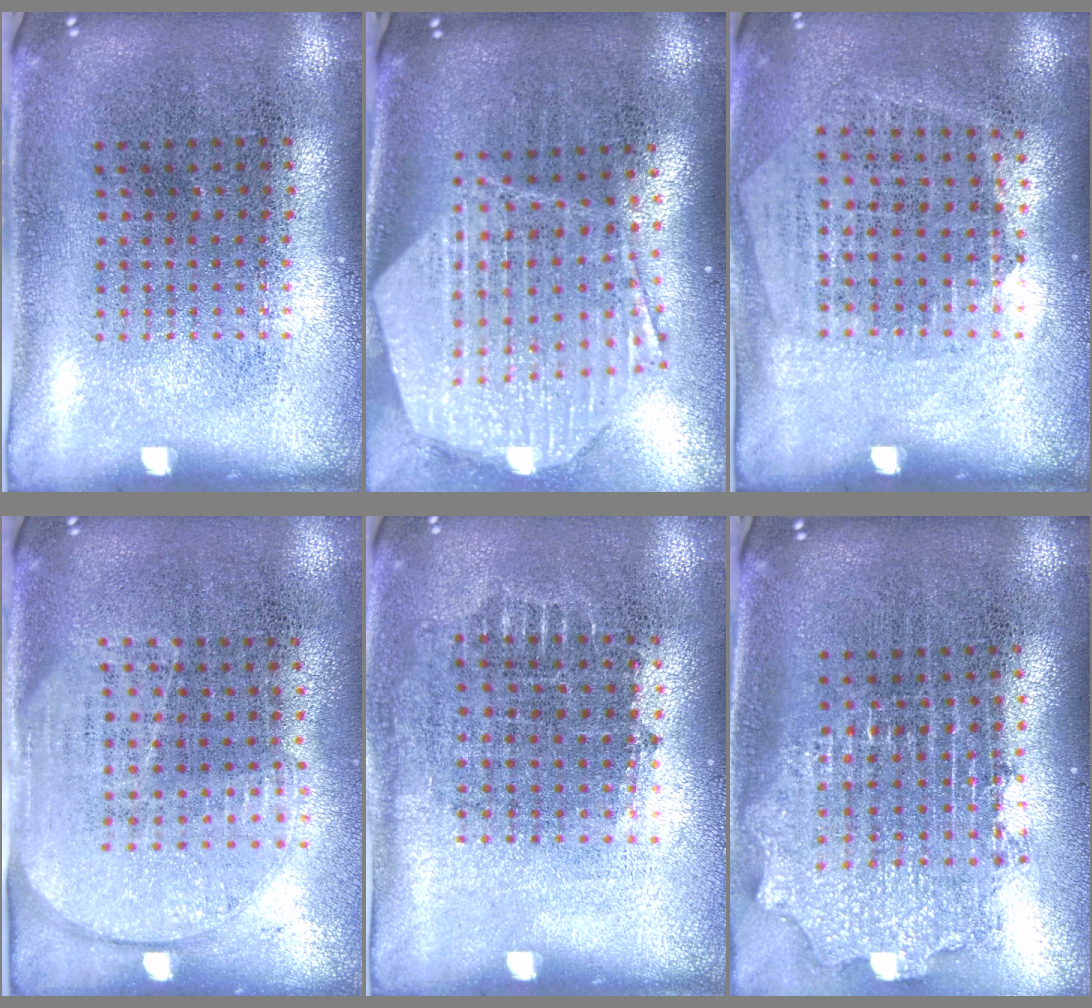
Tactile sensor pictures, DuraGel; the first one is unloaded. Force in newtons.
{"total": 2.8, "press": 2.3, "slide": 1.7}
{"total": 1.3, "press": 1.2, "slide": 0.6}
{"total": 1.7, "press": 1.5, "slide": 0.8}
{"total": 0.7, "press": 0.7, "slide": 0.3}
{"total": 2.1, "press": 1.6, "slide": 1.4}